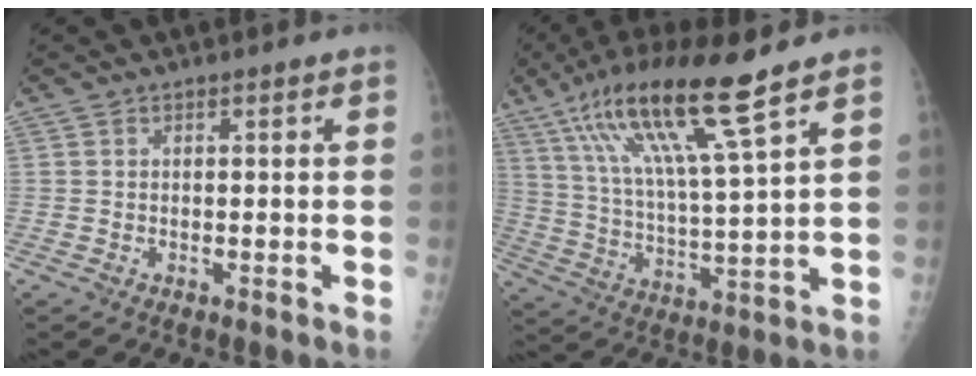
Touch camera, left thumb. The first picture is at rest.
{"total": 17.5, "force": [10.8, 1.4, 13.7], "torque": [-0.257, -0.037, 0.203]}